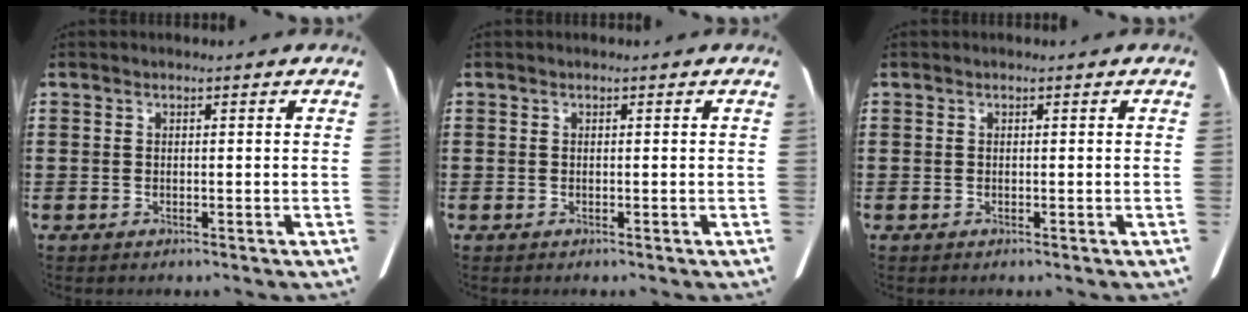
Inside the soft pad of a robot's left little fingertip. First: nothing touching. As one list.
[{"total": 0.0}, {"total": 0.0}]